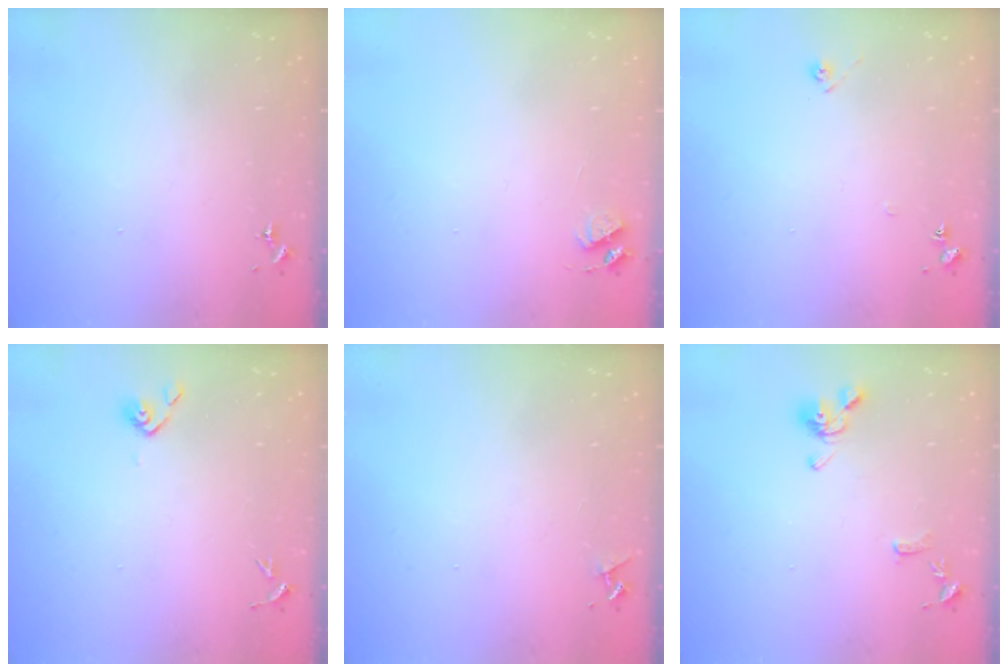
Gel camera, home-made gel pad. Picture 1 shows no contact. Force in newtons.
{"total": 4.4, "press": 4.3, "slide": 0.6}
{"total": 6.2, "press": 6.2, "slide": 0.6}
{"total": 4.2, "press": 4.1, "slide": 1.1}
{"total": 4.2, "press": 4.2, "slide": 0.5}
{"total": 10.1, "press": 10.1, "slide": 1.2}